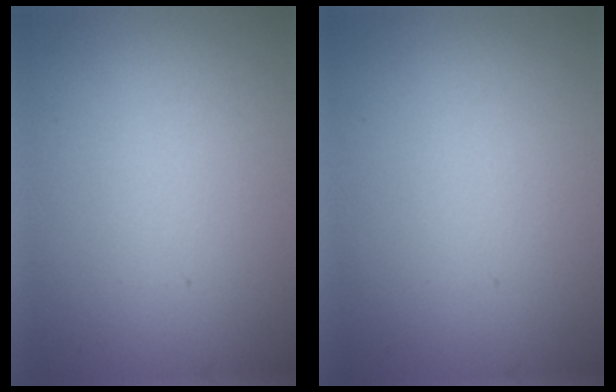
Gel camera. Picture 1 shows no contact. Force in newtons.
{"total": 0.0}